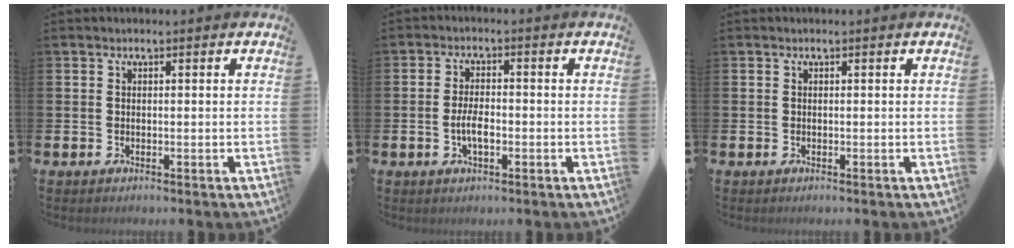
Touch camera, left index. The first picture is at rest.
{"total": 3.5, "force": [-0.8, 1.5, 3.1], "torque": [-0.046, 0.000, -0.017]}
{"total": 0.0}